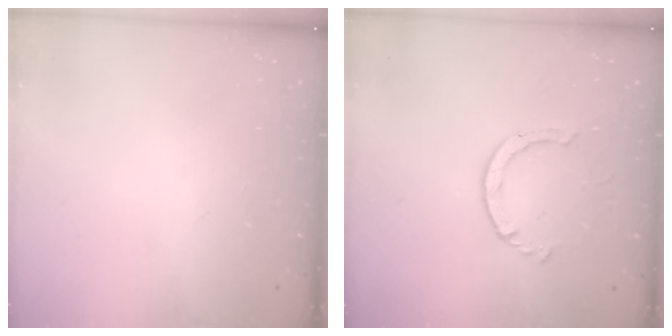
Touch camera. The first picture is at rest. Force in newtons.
{"total": 2.3, "press": 2.3, "slide": 0.2}